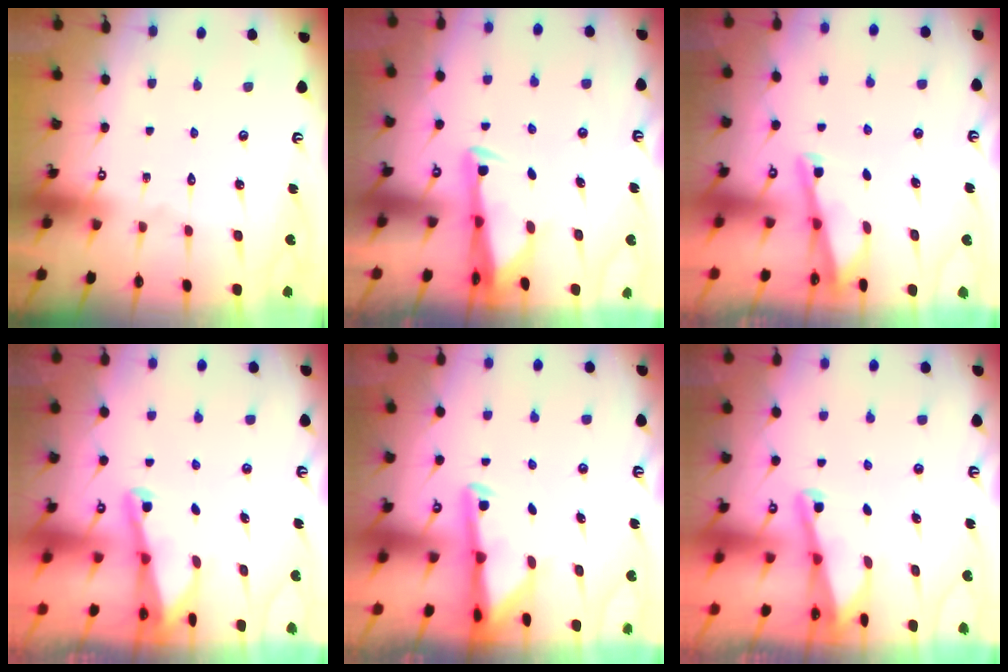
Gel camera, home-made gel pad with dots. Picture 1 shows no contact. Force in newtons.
{"total": 3.1, "press": 3.1, "slide": 0.7}
{"total": 2.9, "press": 2.9, "slide": 0.3}
{"total": 2.1, "press": 2.1, "slide": 0.3}
{"total": 3.0, "press": 2.9, "slide": 0.6}
{"total": 2.1, "press": 2.1, "slide": 0.4}